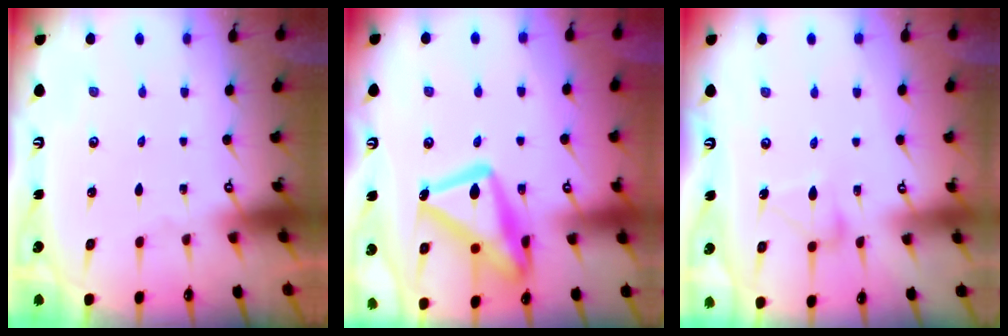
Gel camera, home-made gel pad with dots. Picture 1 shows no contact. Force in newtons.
{"total": 22.2, "press": 22.2, "slide": 1.6}
{"total": 9.5, "press": 9.4, "slide": 0.5}